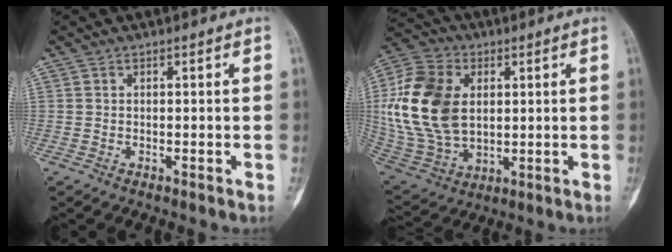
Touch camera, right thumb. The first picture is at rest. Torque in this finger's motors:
{"motor_torque": [-0.23, 1.34, 1.93, 0.30, 0.46]}